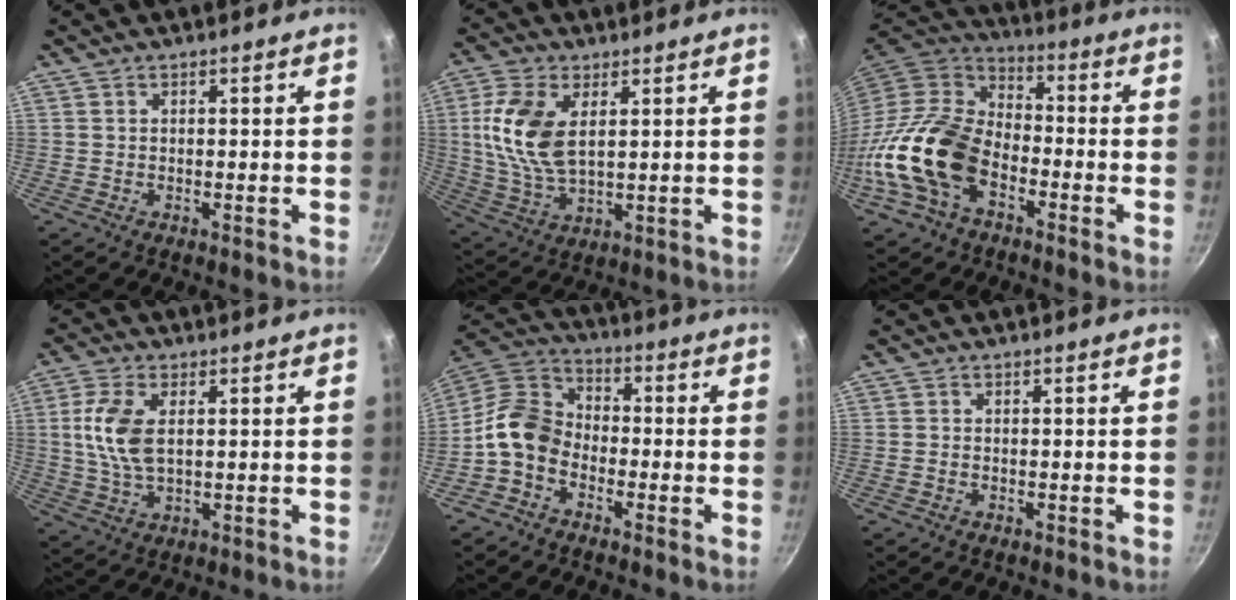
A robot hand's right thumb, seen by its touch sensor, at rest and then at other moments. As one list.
[{"total": 12.6, "force": [3.0, 6.9, 10.1], "torque": [-0.204, -0.009, 0.064]}, {"total": 17.7, "force": [-6.1, 11.8, 11.8], "torque": [-0.209, 0.048, -0.132]}, {"total": 9.1, "force": [1.5, 4.8, 7.6], "torque": [-0.155, 0.001, 0.031]}, {"total": 9.8, "force": [-3.6, 7.2, 5.4], "torque": [-0.081, 0.049, -0.097]}, {"total": 0.0}]